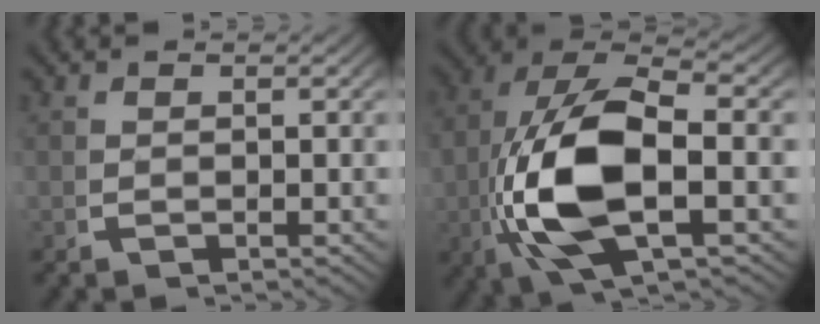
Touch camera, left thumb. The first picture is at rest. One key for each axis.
{"total": 14.9, "fx": -0.3, "fy": 8.3, "fz": 12.4, "tx": -0.290, "ty": -0.043, "tz": 0.015}